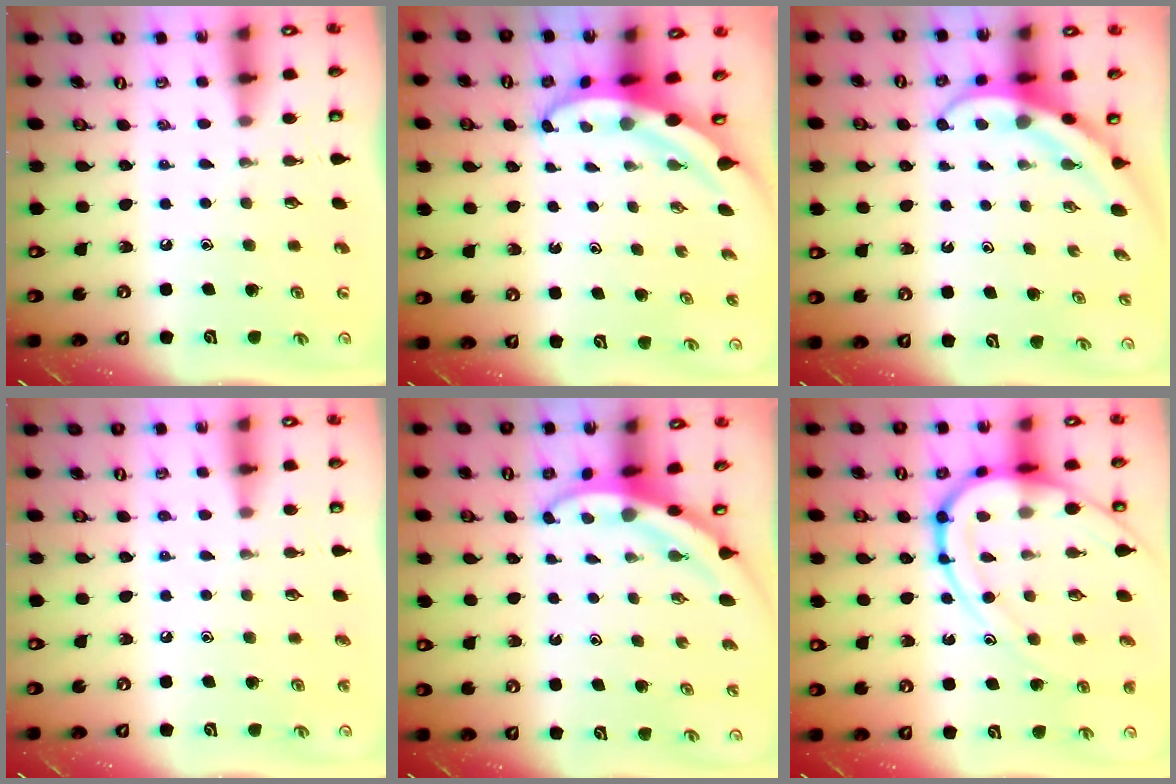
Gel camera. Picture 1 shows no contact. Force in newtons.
{"total": 4.1, "press": 4.1, "slide": 0.6}
{"total": 4.0, "press": 4.0, "slide": 0.4}
{"total": 4.6, "press": 4.5, "slide": 0.4}
{"total": 3.8, "press": 3.8, "slide": 0.5}
{"total": 15.9, "press": 15.8, "slide": 1.6}